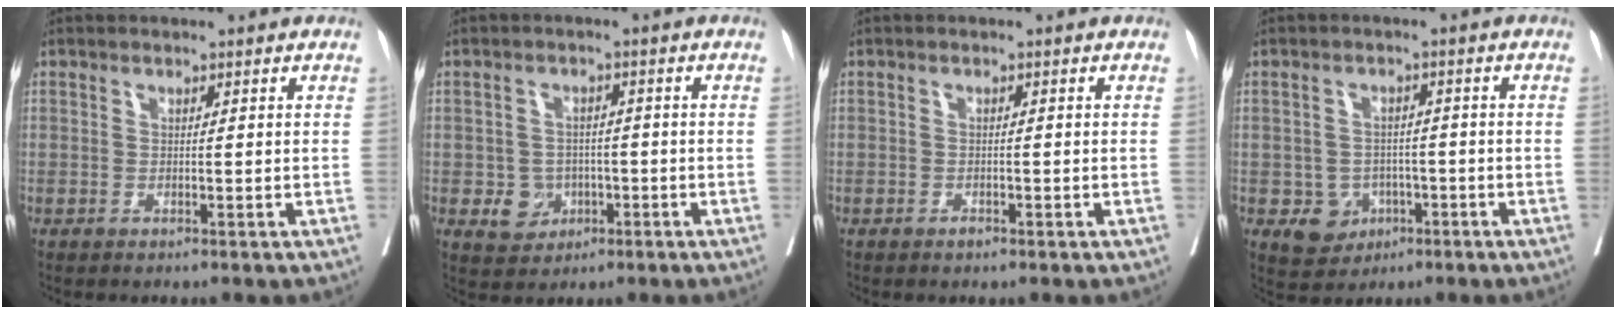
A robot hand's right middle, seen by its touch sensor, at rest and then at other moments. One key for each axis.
{"total": 4.2, "fx": -1.2, "fy": 3.8, "fz": 1.4, "tx": -0.012, "ty": 0.006, "tz": -0.011}
{"total": 0.9, "fx": -0.6, "fy": 0.4, "fz": 0.5, "tx": -0.009, "ty": 0.000, "tz": -0.007}
{"total": 4.8, "fx": -2.1, "fy": 4.2, "fz": 1.3, "tx": -0.013, "ty": 0.006, "tz": -0.023}